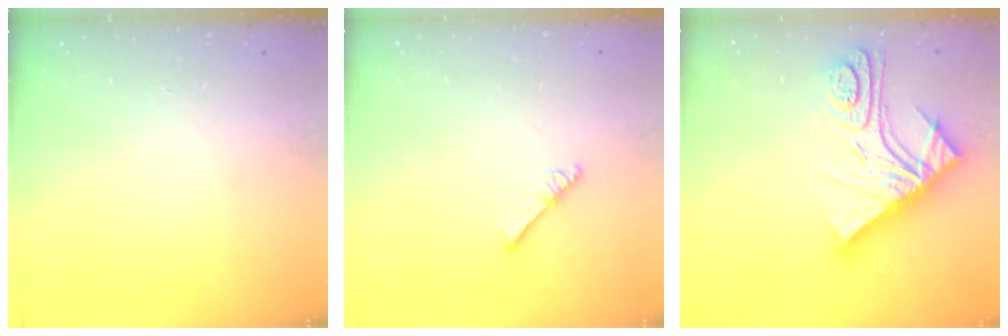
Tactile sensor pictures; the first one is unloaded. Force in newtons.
{"total": 2.5, "press": 2.5, "slide": 0.3}
{"total": 21.6, "press": 21.5, "slide": 2.3}